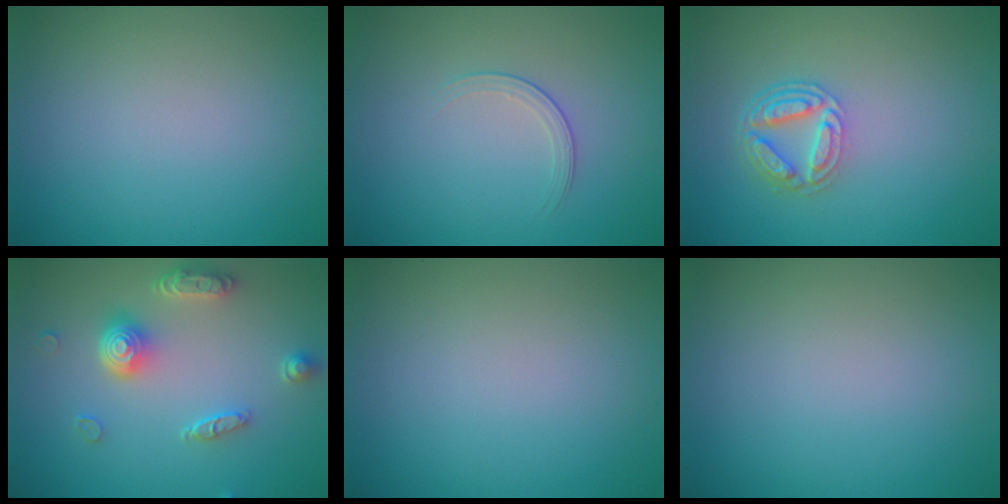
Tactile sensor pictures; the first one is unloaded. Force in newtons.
{"total": 1.5, "press": 0.7, "slide": 1.4}
{"total": 4.1, "press": 3.2, "slide": 2.6}
{"total": 4.5, "press": 3.5, "slide": 2.8}
{"total": 0.0}
{"total": 0.0}